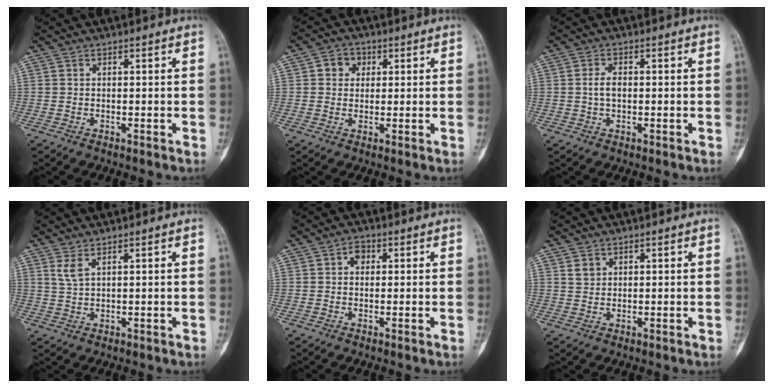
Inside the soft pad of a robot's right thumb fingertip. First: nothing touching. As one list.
[{"total": 3.9, "force": [1.1, 3.4, 1.6], "torque": [-0.001, 0.003, 0.012]}, {"total": 2.8, "force": [0.0, 1.6, 2.3], "torque": [-0.043, 0.006, -0.004]}, {"total": 2.5, "force": [1.5, 0.7, 1.9], "torque": [-0.045, -0.002, 0.039]}, {"total": 2.5, "force": [0.5, 1.9, 1.5], "torque": [-0.010, 0.006, 0.003]}, {"total": 2.0, "force": [1.0, 1.5, 0.7], "torque": [-0.003, -0.003, 0.020]}]